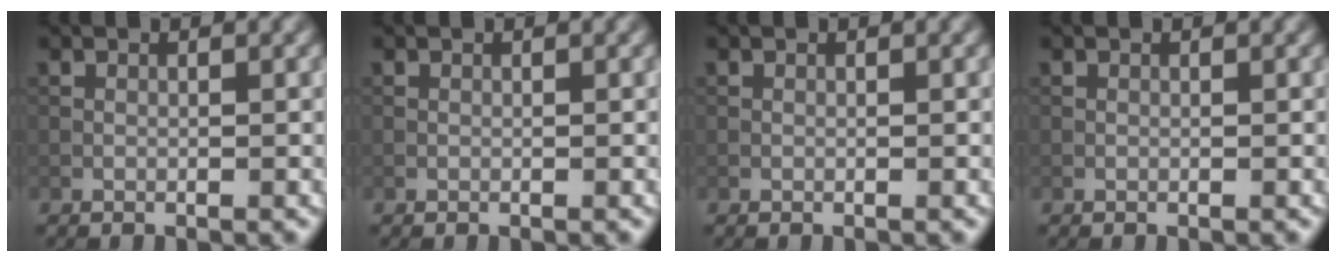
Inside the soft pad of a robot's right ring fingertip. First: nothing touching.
{"total": 0.0}
{"total": 0.0}
{"total": 0.0}